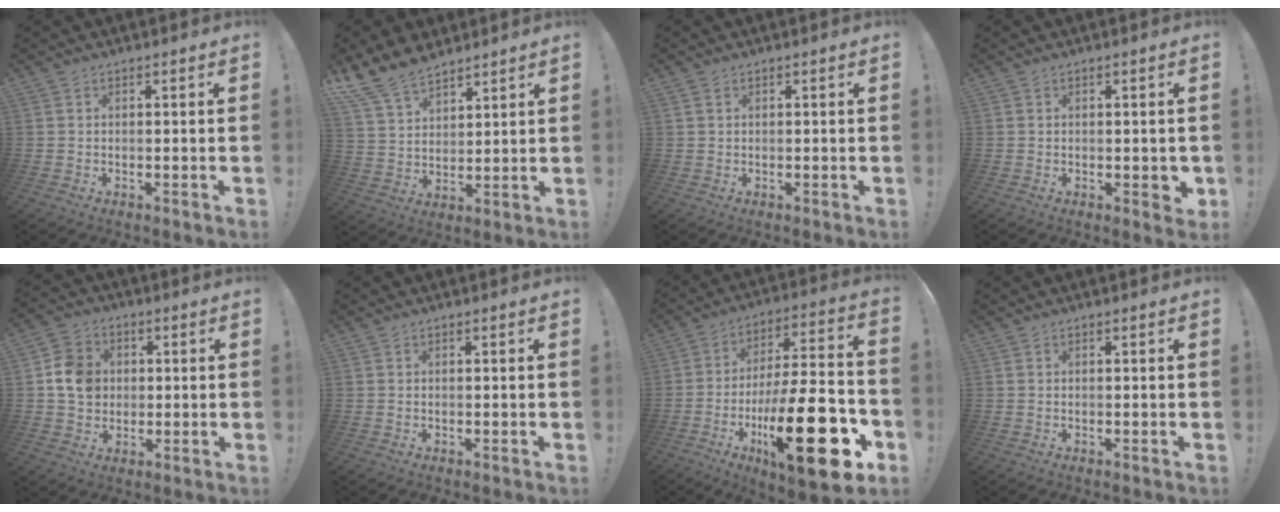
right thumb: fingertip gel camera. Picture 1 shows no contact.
{"total": 12.0, "force": [9.7, 5.7, 4.2], "torque": [-0.090, -0.061, 0.188]}
{"total": 1.1, "force": [0.6, 0.7, 0.5], "torque": [-0.009, 0.001, 0.012]}
{"total": 2.5, "force": [-0.1, 1.4, 2.0], "torque": [-0.021, 0.001, -0.001]}
{"total": 10.3, "force": [1.3, 9.2, 4.6], "torque": [-0.069, 0.006, 0.031]}
{"total": 0.0}
{"total": 29.6, "force": [-10.0, 9.2, 26.3], "torque": [-0.441, 0.051, -0.154]}
{"total": 0.0}